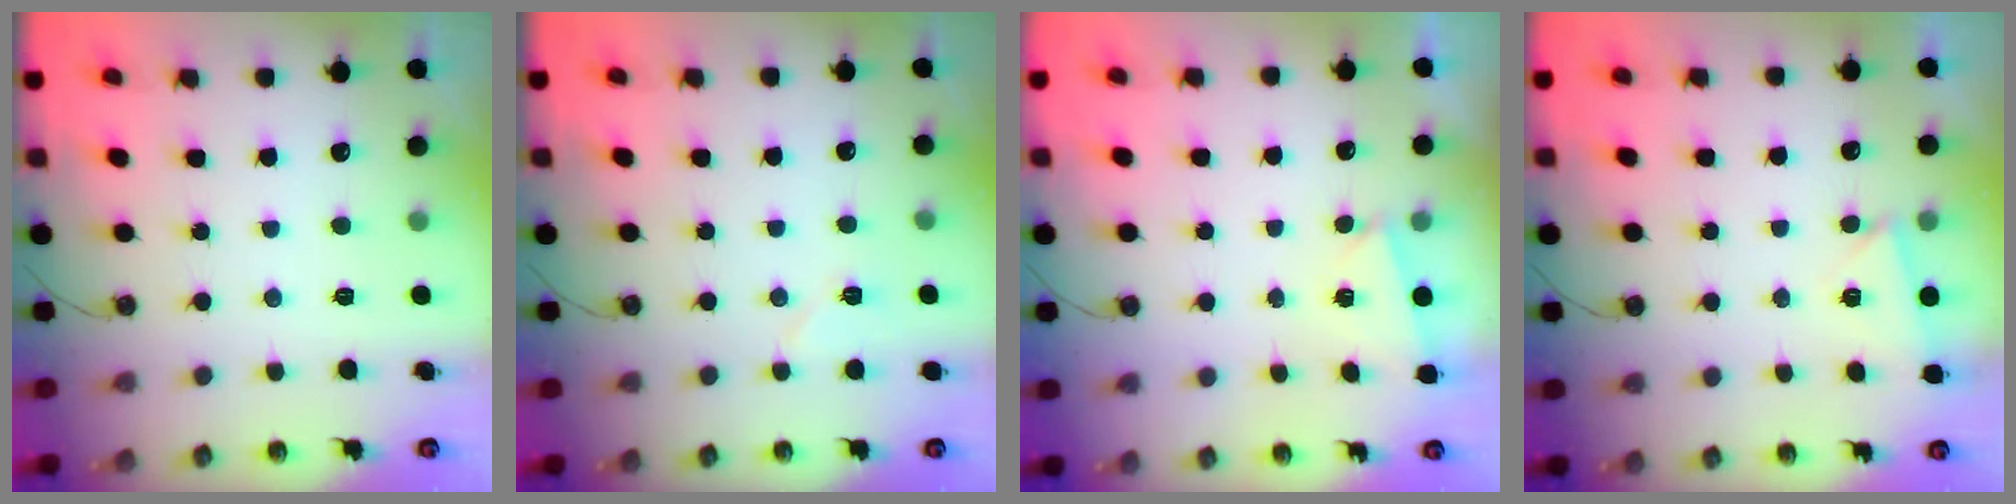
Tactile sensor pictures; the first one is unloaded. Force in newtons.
{"total": 6.3, "press": 5.7, "slide": 2.7}
{"total": 2.0, "press": 0.9, "slide": 1.8}
{"total": 2.9, "press": 2.8, "slide": 0.6}